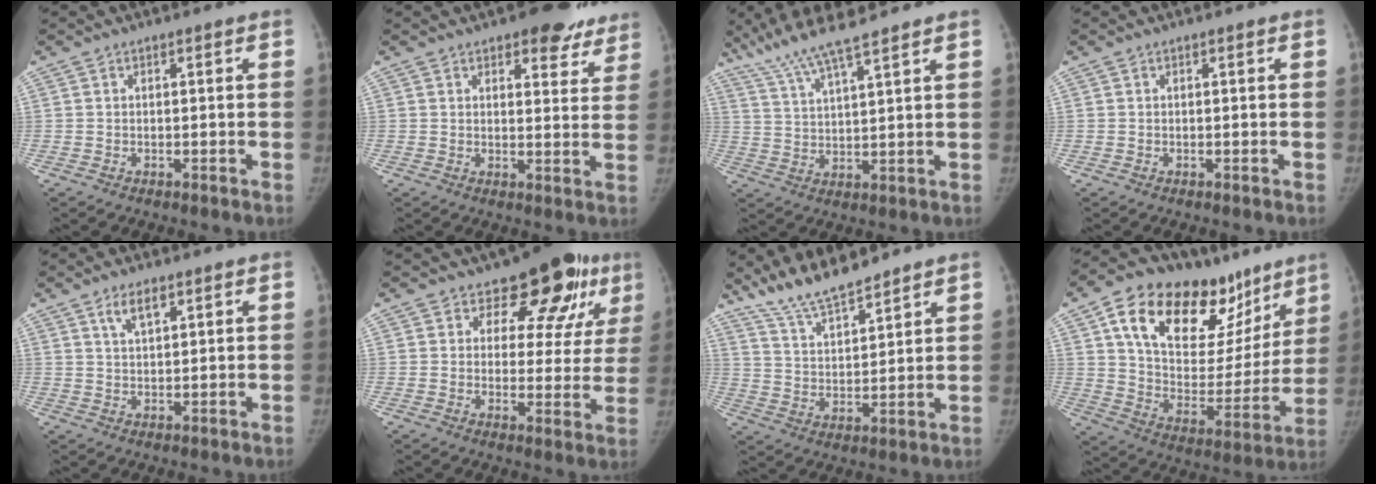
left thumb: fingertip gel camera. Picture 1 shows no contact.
{"total": 8.9, "force": [6.6, 4.4, 4.0], "torque": [-0.004, -0.035, 0.073]}
{"total": 10.3, "force": [8.1, 0.9, 6.3], "torque": [-0.121, -0.025, 0.156]}
{"total": 0.0}
{"total": 3.9, "force": [2.4, 1.5, 2.7], "torque": [-0.043, -0.009, 0.047]}
{"total": 13.0, "force": [8.3, 7.6, 6.6], "torque": [-0.022, -0.043, 0.094]}
{"total": 10.3, "force": [9.1, 2.0, 4.3], "torque": [-0.066, -0.047, 0.174]}
{"total": 29.6, "force": [16.6, 15.6, 18.9], "torque": [-0.246, -0.020, 0.266]}